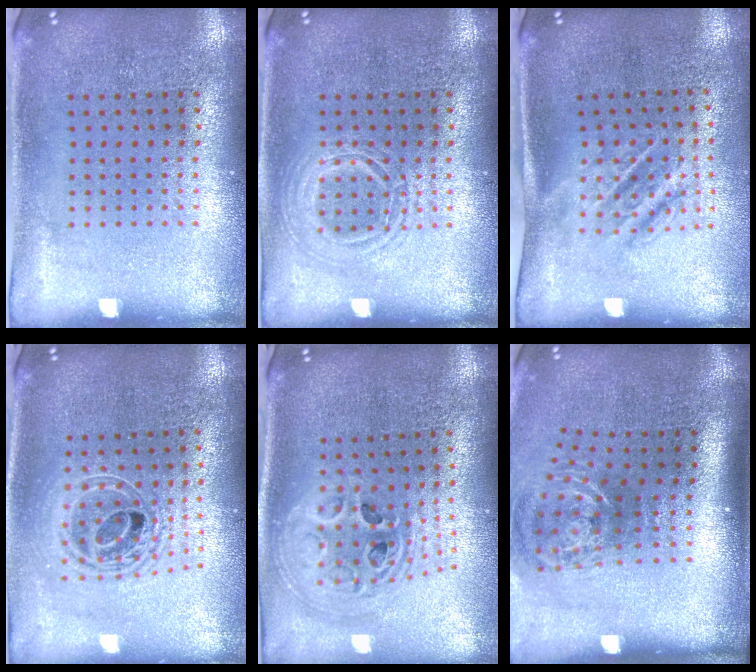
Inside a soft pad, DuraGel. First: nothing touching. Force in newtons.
{"total": 2.2, "press": 2.2, "slide": 0.3}
{"total": 1.8, "press": 1.2, "slide": 1.3}
{"total": 2.0, "press": 1.5, "slide": 1.2}
{"total": 2.4, "press": 1.8, "slide": 1.6}
{"total": 1.8, "press": 1.2, "slide": 1.3}